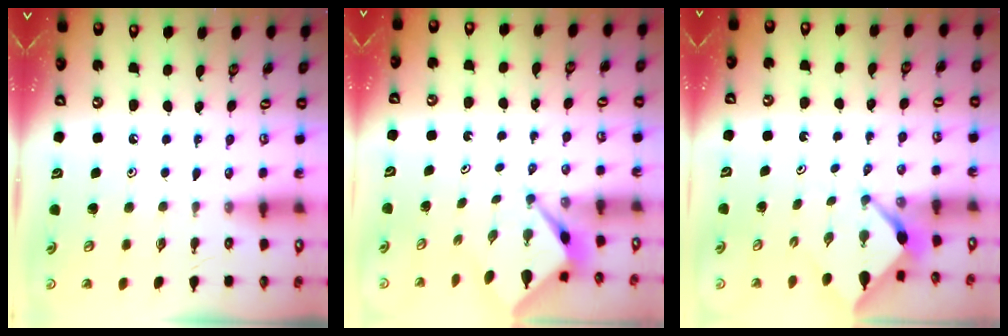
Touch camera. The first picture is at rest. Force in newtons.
{"total": 2.6, "press": 2.6, "slide": 0.1}
{"total": 2.4, "press": 2.4, "slide": 0.1}